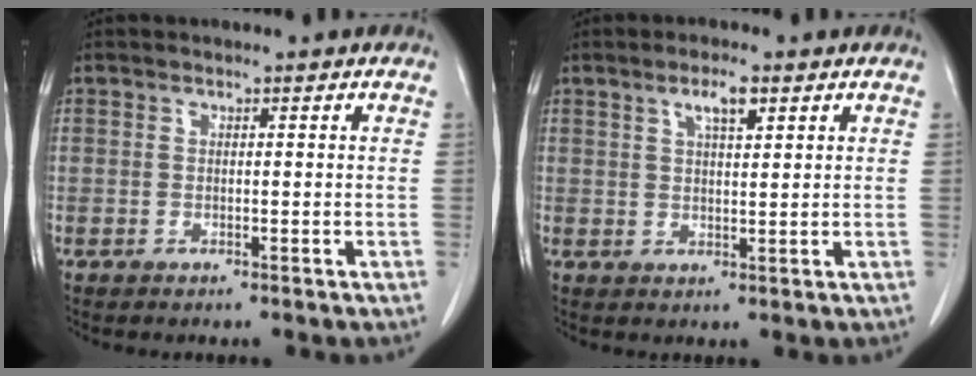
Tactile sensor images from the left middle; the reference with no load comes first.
{"total": 3.7, "force": [2.1, 0.7, 2.9], "torque": [-0.056, 0.002, 0.037]}